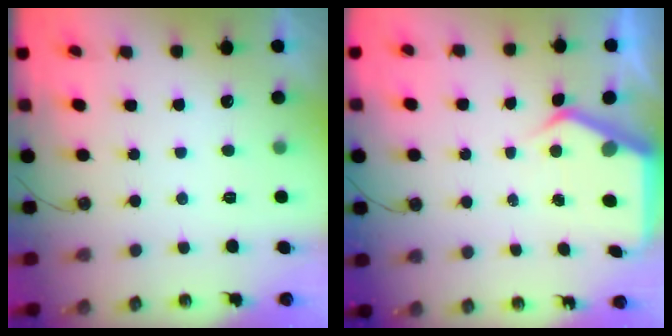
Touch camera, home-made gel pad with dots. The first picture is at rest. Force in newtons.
{"total": 5.1, "press": 5.1, "slide": 0.5}